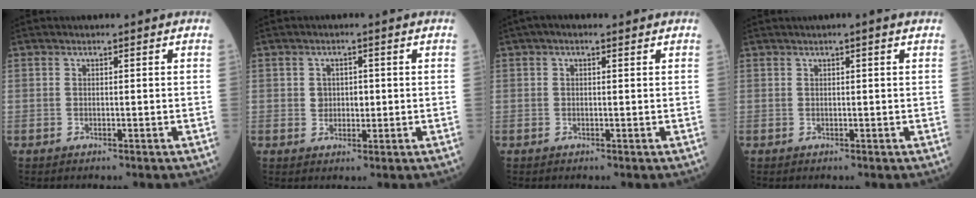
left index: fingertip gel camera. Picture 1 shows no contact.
{"total": 2.7, "force": [0.3, 2.1, 1.5], "torque": [-0.023, 0.007, 0.007]}
{"total": 1.8, "force": [1.0, 0.7, 1.3], "torque": [-0.031, 0.017, 0.015]}
{"total": 1.2, "force": [0.7, -0.2, 1.0], "torque": [-0.020, 0.003, 0.013]}